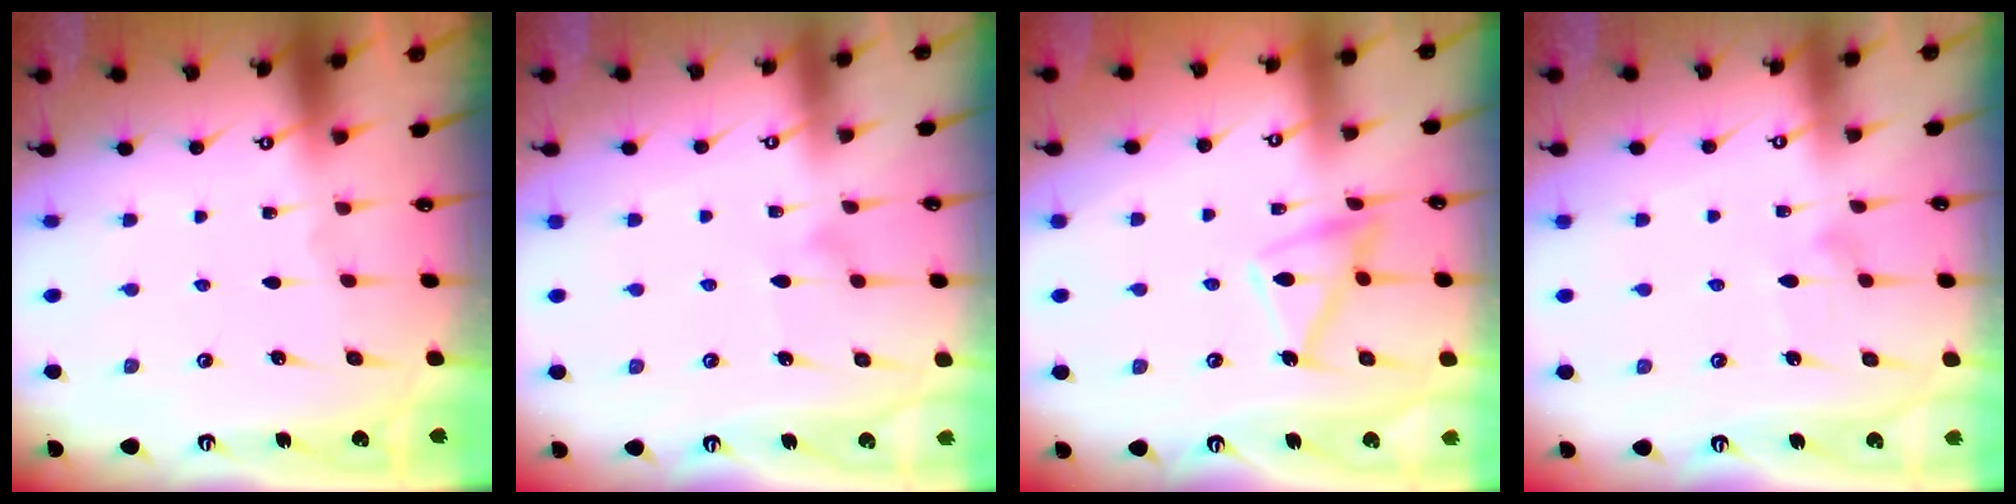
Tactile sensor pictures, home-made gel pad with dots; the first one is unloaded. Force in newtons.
{"total": 6.0, "press": 6.0, "slide": 0.3}
{"total": 13.3, "press": 13.3, "slide": 0.9}
{"total": 7.4, "press": 7.4, "slide": 0.4}